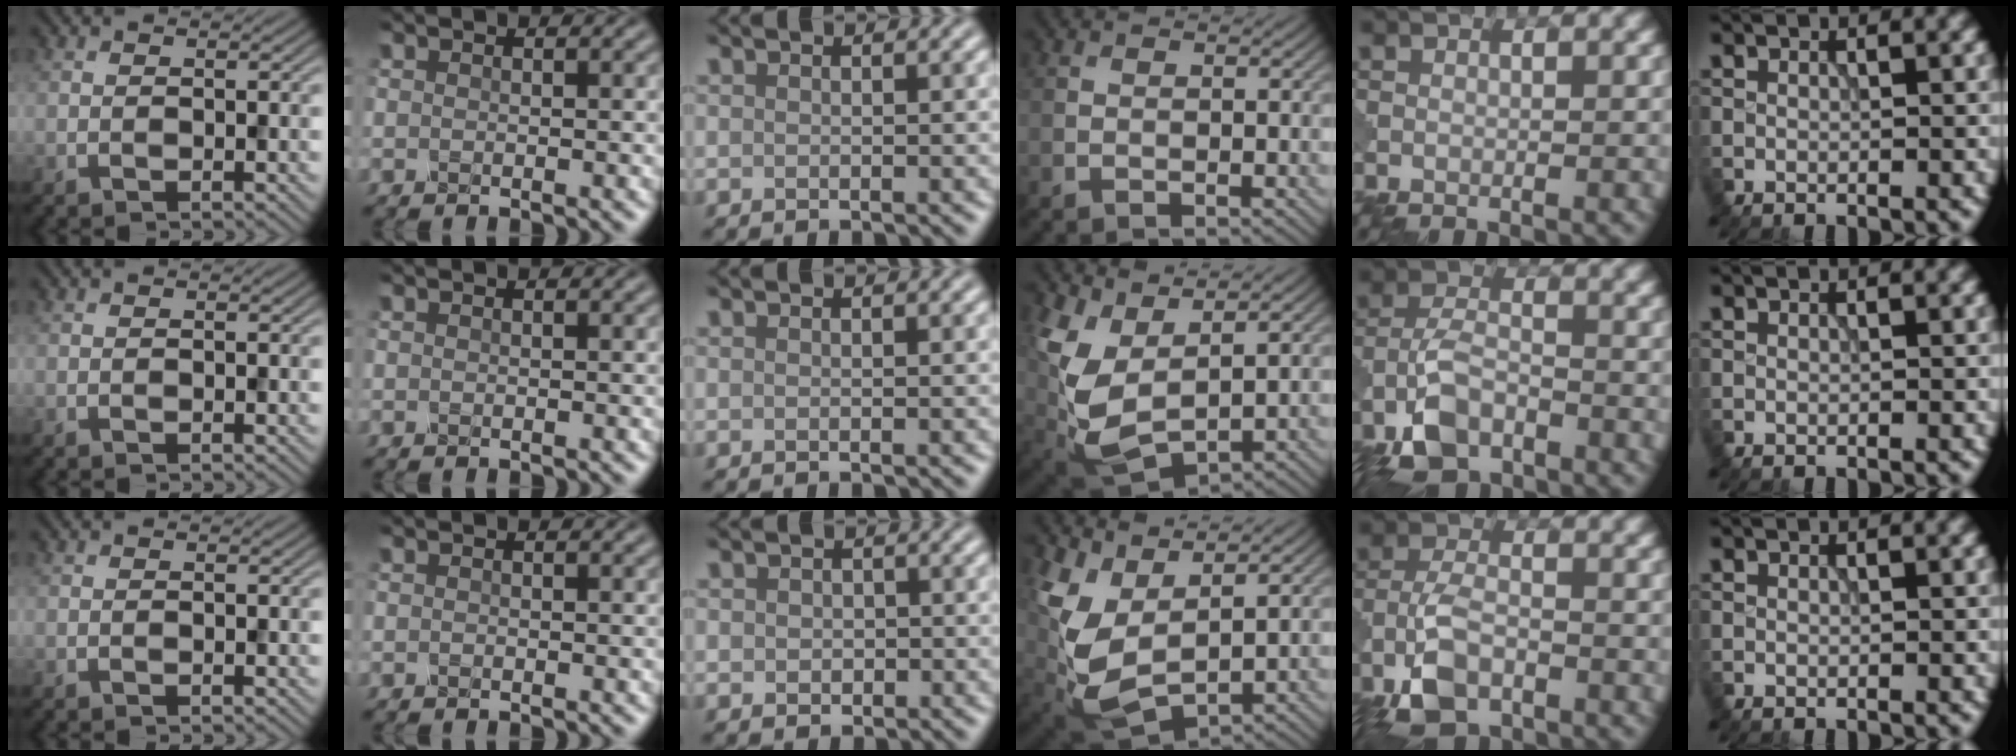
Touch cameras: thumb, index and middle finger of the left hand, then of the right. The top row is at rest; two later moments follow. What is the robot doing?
{"motion": "insert", "object": "pin"}